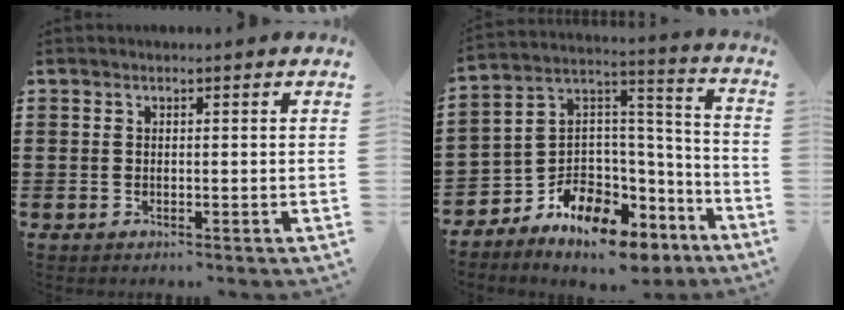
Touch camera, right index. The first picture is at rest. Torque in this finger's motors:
{"motor_torque": [0.15, 0.03, 0.20, -0.02]}